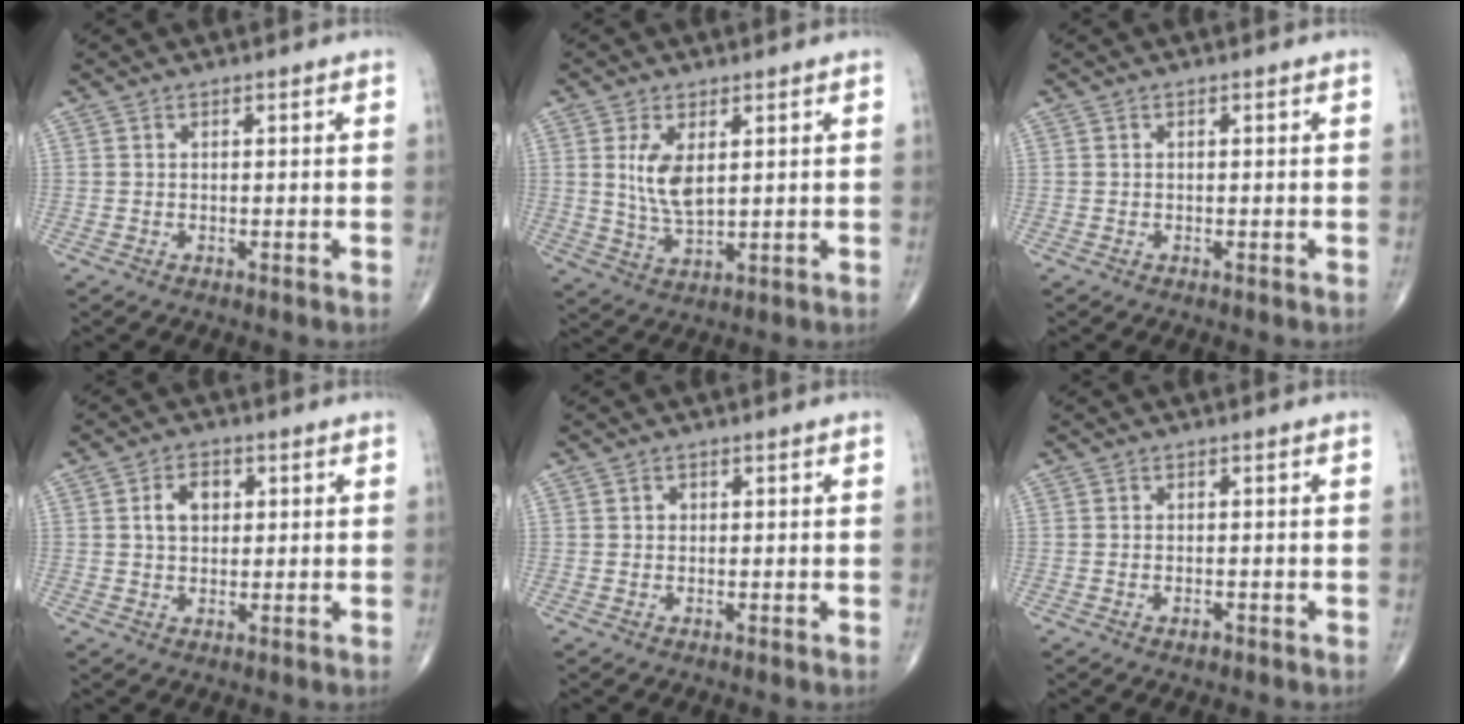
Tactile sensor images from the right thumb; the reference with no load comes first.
{"total": 7.4, "force": [1.9, 3.5, 6.2], "torque": [-0.116, -0.016, 0.046]}
{"total": 0.0}
{"total": 5.0, "force": [1.1, 3.5, 3.4], "torque": [-0.047, 0.005, 0.017]}
{"total": 0.8, "force": [0.1, 0.7, 0.3], "torque": [0.000, 0.002, 0.001]}
{"total": 1.2, "force": [-0.7, 0.6, 0.8], "torque": [-0.013, 0.004, -0.010]}